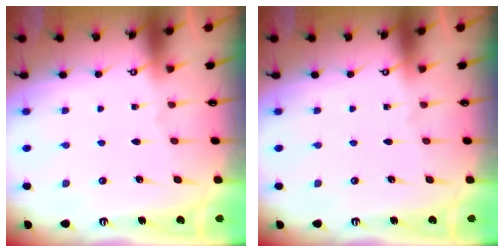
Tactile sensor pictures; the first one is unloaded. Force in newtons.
{"total": 0.0}